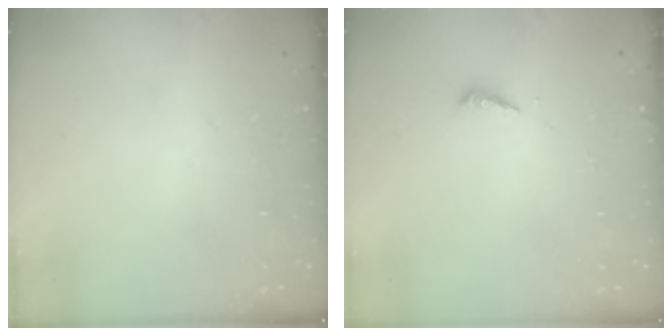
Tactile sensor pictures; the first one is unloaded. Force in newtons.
{"total": 2.0, "press": 2.0, "slide": 0.2}